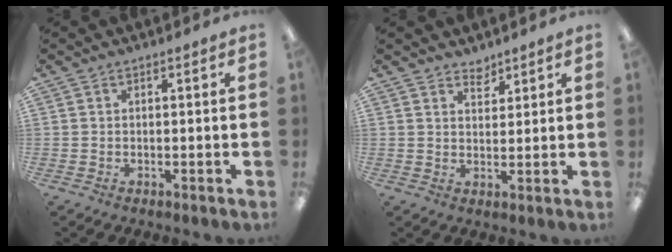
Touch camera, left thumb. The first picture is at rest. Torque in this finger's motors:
{"motor_torque": [-0.18, -0.10, -0.26, 0.17, -0.01]}